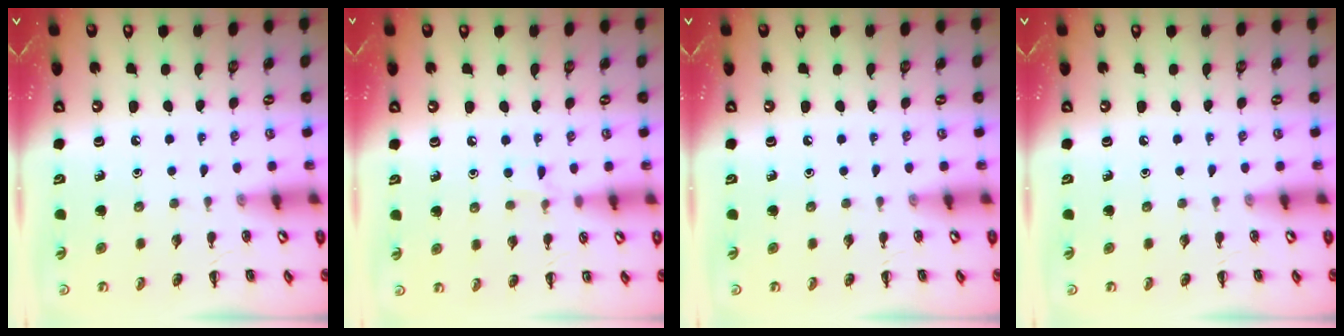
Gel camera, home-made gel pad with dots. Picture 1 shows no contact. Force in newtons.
{"total": 4.1, "press": 3.8, "slide": 1.4}
{"total": 0.0}
{"total": 0.0}